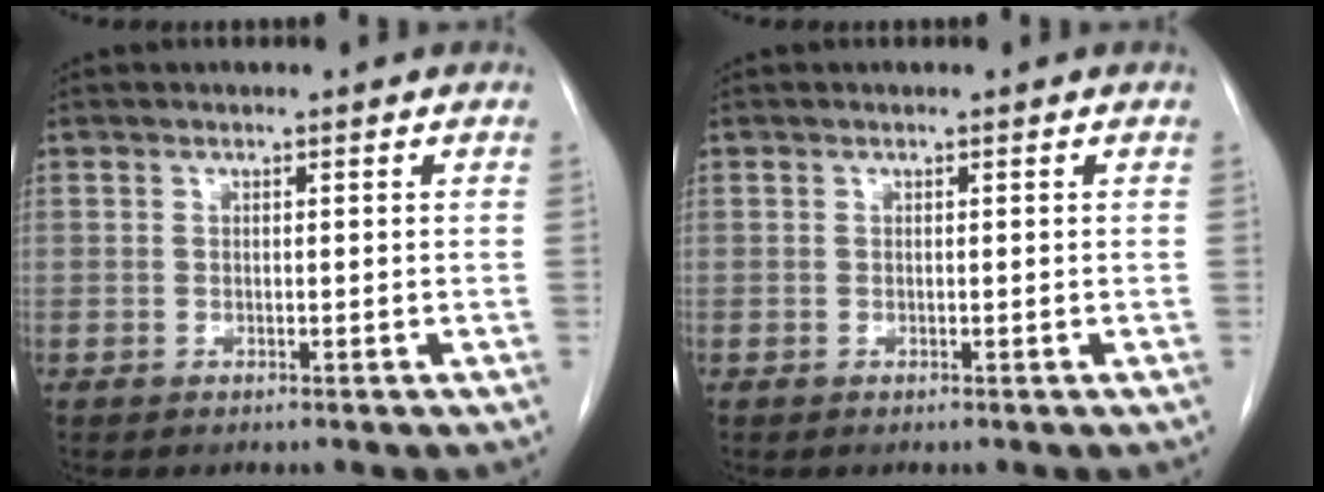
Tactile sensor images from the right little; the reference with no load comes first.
{"total": 0.0}